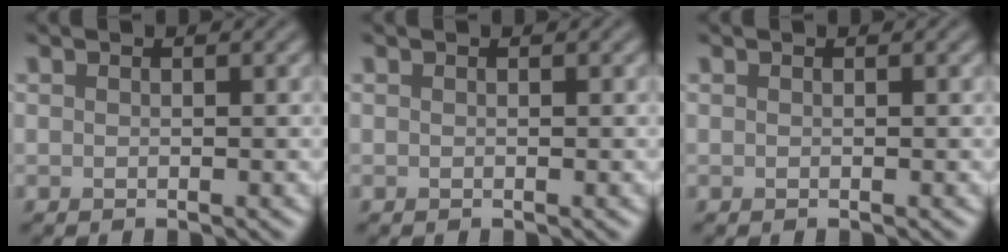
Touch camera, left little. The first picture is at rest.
{"total": 0.0}
{"total": 0.0}